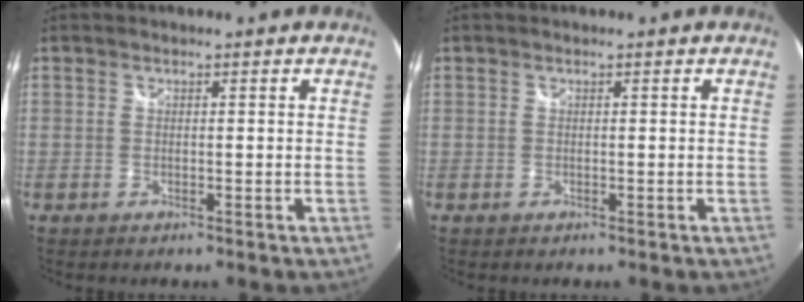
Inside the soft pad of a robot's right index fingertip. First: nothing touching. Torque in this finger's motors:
{"motor_torque": [0.01, 0.01, -0.02, 0.00]}